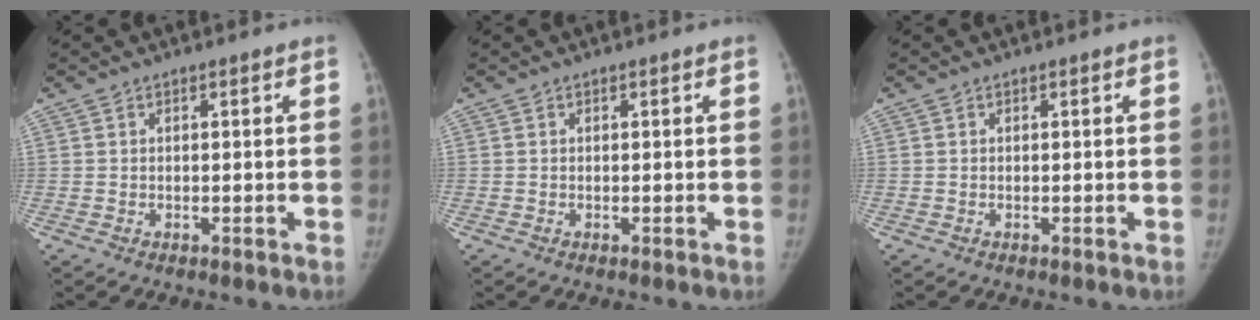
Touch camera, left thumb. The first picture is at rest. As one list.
[{"total": 0.0}, {"total": 0.0}]